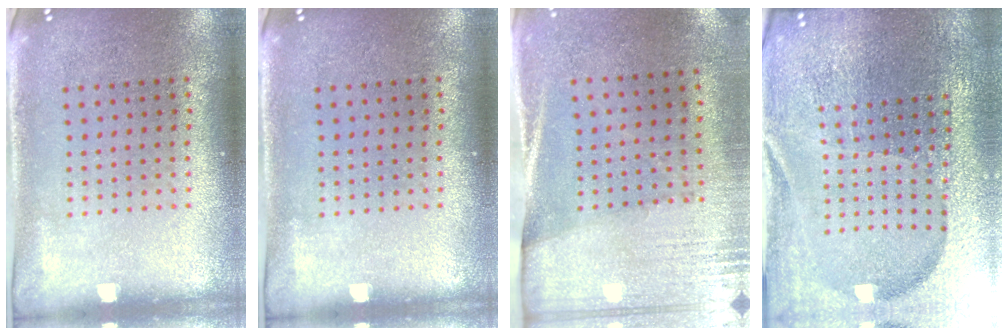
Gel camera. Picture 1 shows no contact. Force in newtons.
{"total": 0.0}
{"total": 2.7, "press": 2.3, "slide": 1.4}
{"total": 5.6, "press": 5.0, "slide": 2.4}